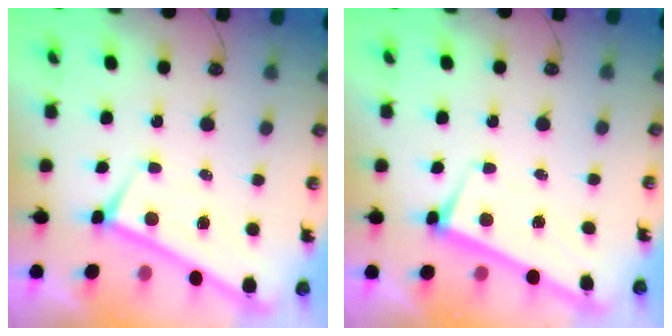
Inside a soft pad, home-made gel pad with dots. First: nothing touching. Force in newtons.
{"total": 3.0, "press": 3.0, "slide": 0.2}